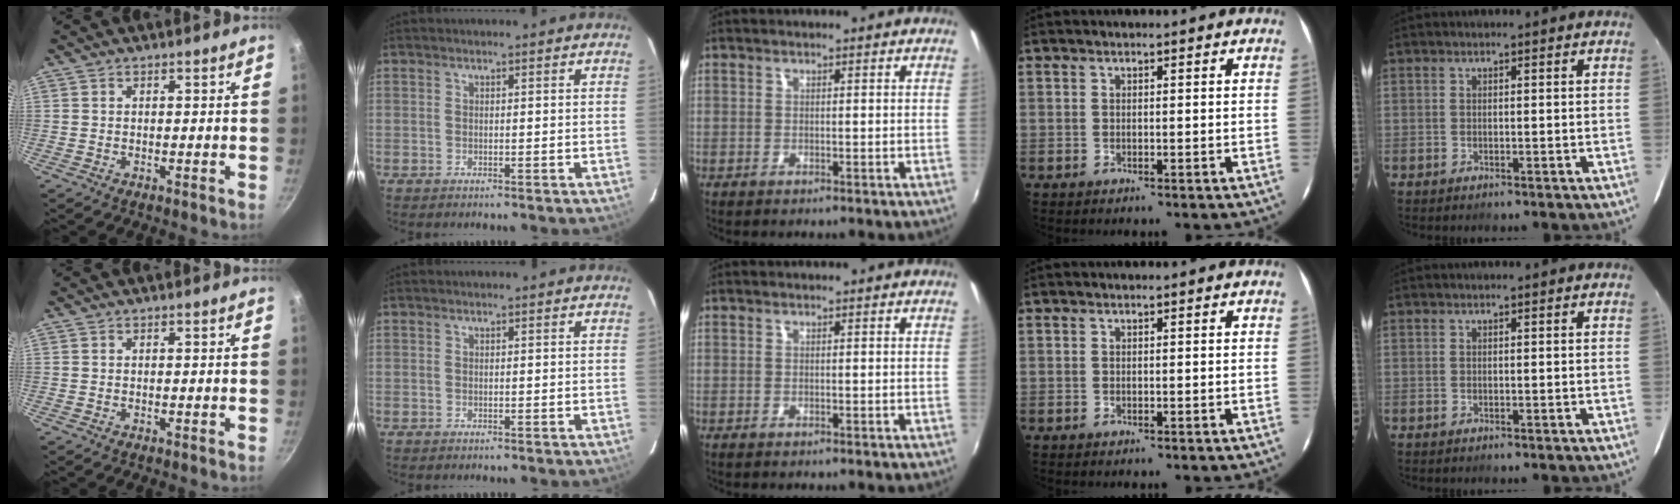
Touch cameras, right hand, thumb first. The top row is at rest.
{}